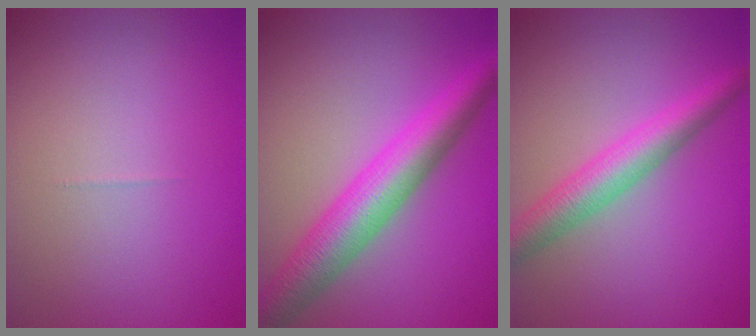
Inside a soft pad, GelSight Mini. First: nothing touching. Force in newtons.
{"total": 7.2, "press": 7.2, "slide": 0.2}
{"total": 4.6, "press": 4.6, "slide": 0.2}